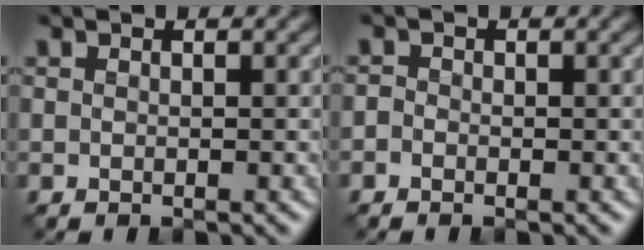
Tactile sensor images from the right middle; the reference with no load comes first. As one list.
[{"total": 0.7, "force": [-0.5, 0.5, 0.2], "torque": [-0.002, -0.001, -0.011]}]